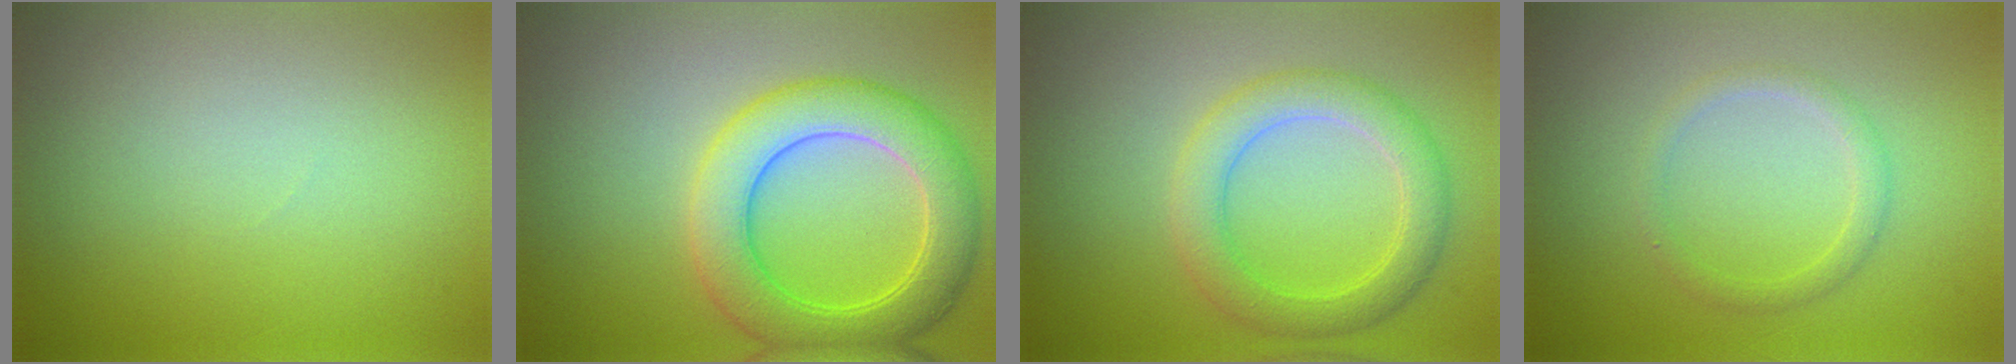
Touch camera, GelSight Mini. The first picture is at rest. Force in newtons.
{"total": 6.4, "press": 6.4, "slide": 0.3}
{"total": 4.0, "press": 4.0, "slide": 0.3}
{"total": 1.6, "press": 1.6, "slide": 0.0}